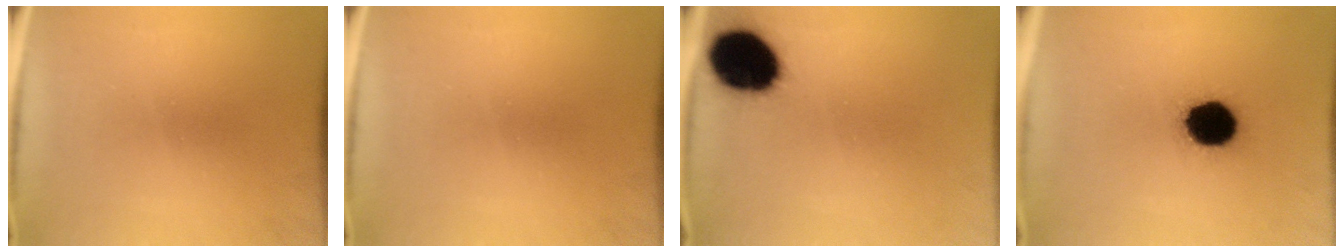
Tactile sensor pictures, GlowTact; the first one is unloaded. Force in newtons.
{"total": 0.0}
{"total": 17.8}
{"total": 13.8}